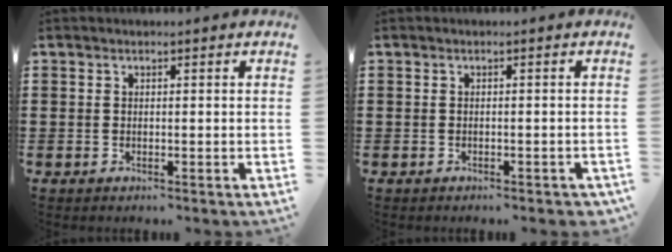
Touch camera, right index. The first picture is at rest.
{"total": 0.6, "force": [-0.5, 0.0, 0.3], "torque": [-0.008, -0.005, -0.009]}